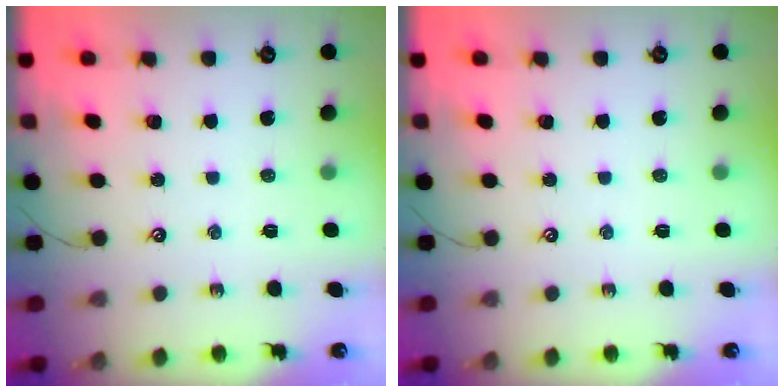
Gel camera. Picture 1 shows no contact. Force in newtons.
{"total": 0.0}